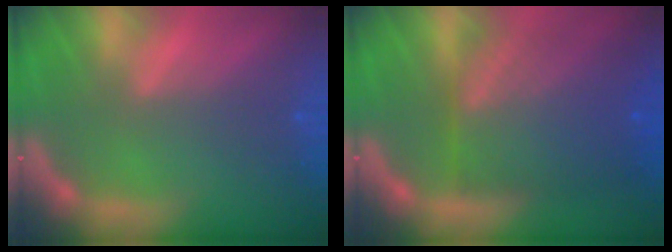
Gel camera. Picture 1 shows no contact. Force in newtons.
{"total": 10.1}